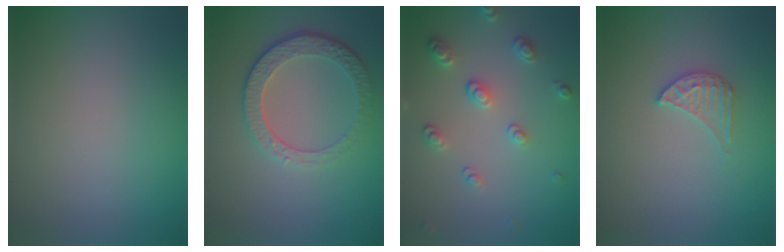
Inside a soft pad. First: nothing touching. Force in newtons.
{"total": 3.9, "press": 3.1, "slide": 2.4}
{"total": 2.7, "press": 2.6, "slide": 0.4}
{"total": 2.1, "press": 2.0, "slide": 0.4}